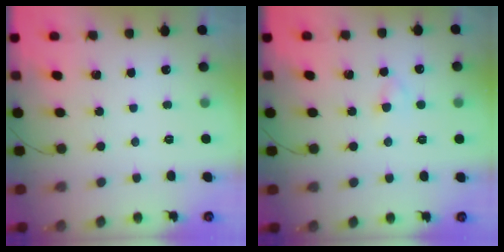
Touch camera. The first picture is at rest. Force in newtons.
{"total": 2.5, "press": 2.3, "slide": 1.0}